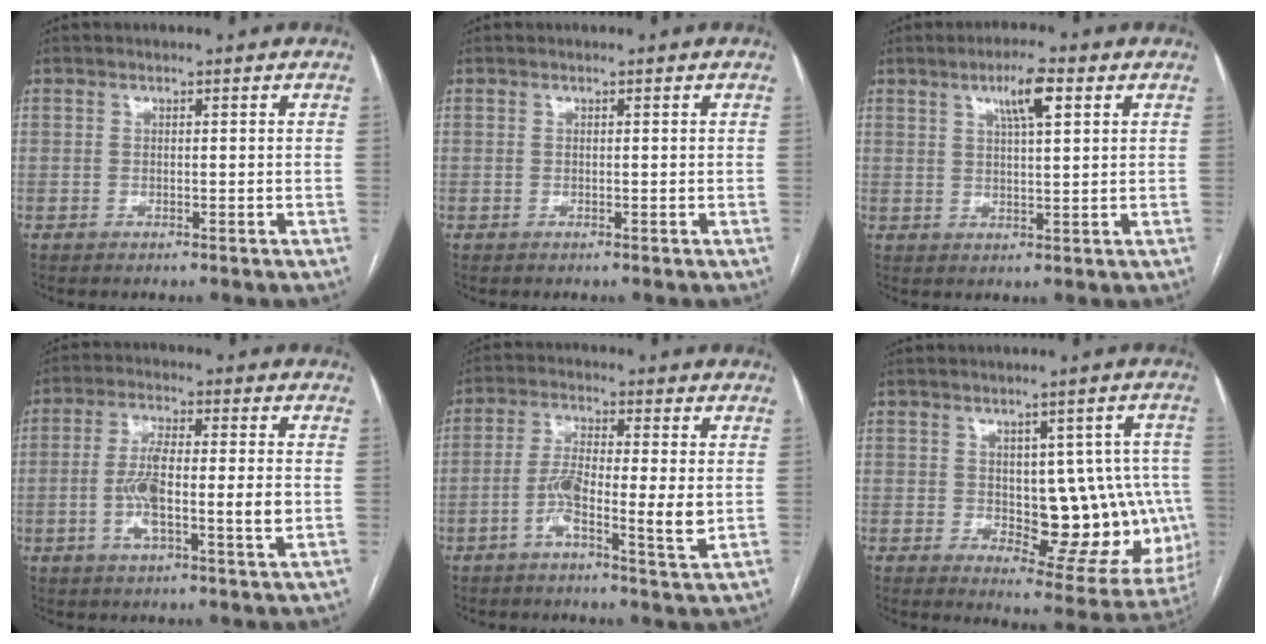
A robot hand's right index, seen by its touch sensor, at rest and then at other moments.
{"total": 0.0}
{"total": 5.7, "force": [2.8, 0.8, 4.9], "torque": [-0.089, 0.006, 0.047]}
{"total": 9.7, "force": [-1.3, 1.6, 9.4], "torque": [-0.173, 0.007, -0.025]}
{"total": 8.5, "force": [-1.7, 0.9, 8.2], "torque": [-0.149, -0.001, -0.037]}
{"total": 15.5, "force": [-0.5, 7.3, 13.7], "torque": [-0.146, 0.011, 0.014]}